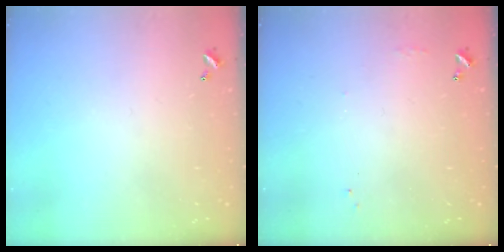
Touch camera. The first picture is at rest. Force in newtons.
{"total": 4.3, "press": 4.3, "slide": 0.6}